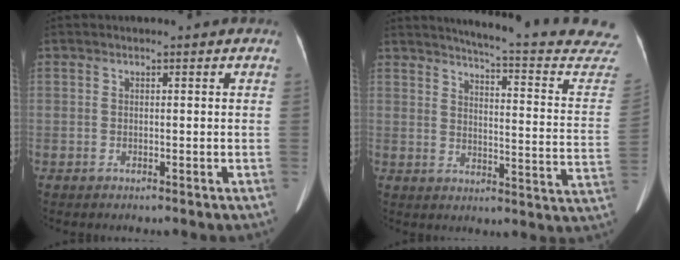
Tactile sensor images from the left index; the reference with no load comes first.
{"total": 22.6, "force": [21.1, 0.9, 8.0], "torque": [-0.100, -0.104, 0.234]}